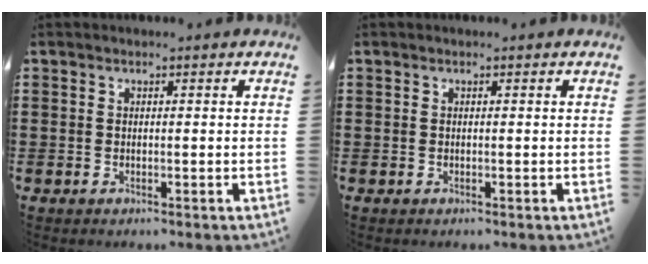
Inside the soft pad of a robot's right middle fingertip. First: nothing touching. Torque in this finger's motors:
{"motor_torque": [0.05, -0.03, -0.01, 0.02]}